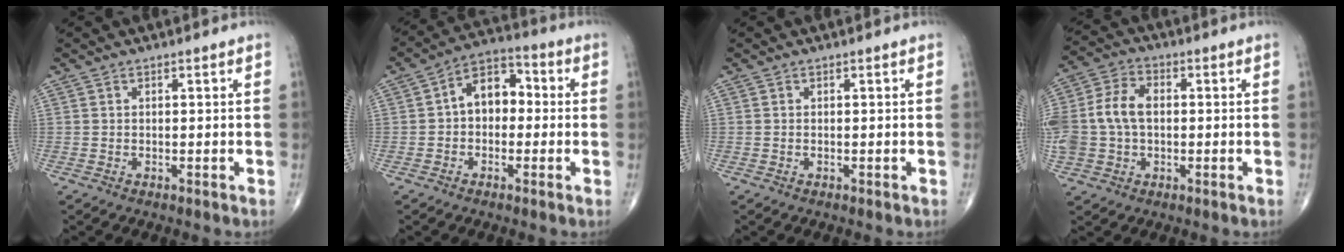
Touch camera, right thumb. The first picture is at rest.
{"total": 8.6, "force": [0.0, 6.0, 6.2], "torque": [-0.066, 0.034, -0.015]}
{"total": 0.0}
{"total": 11.7, "force": [0.0, 8.2, 8.4], "torque": [-0.173, 0.030, 0.000]}